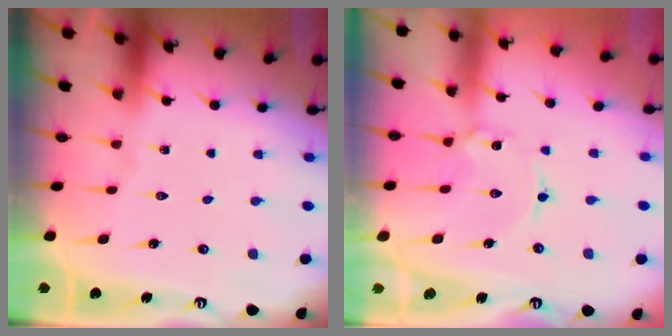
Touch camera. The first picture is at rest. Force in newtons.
{"total": 2.6, "press": 2.5, "slide": 0.3}